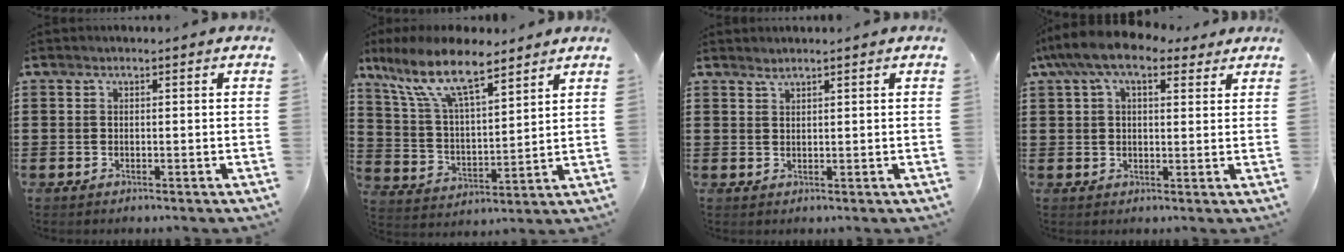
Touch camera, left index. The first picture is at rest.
{"total": 11.5, "force": [8.4, 3.1, 7.3], "torque": [-0.166, -0.024, 0.150]}
{"total": 1.2, "force": [1.1, 0.0, 0.5], "torque": [-0.011, -0.001, 0.022]}
{"total": 8.2, "force": [5.4, 3.4, 5.1], "torque": [-0.114, 0.005, 0.099]}